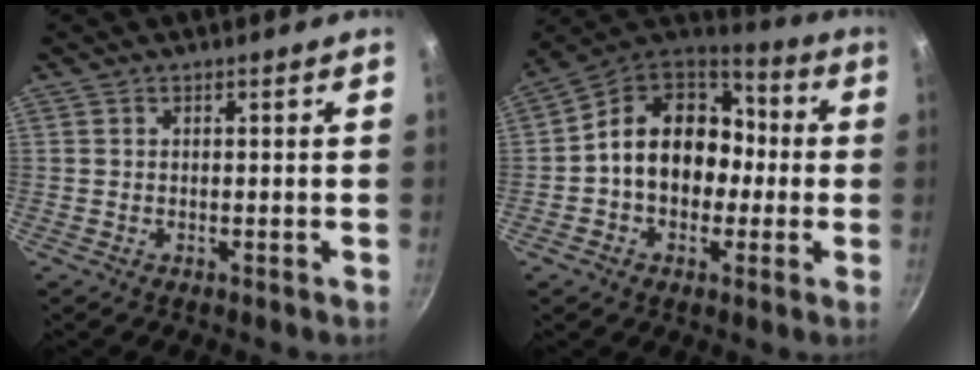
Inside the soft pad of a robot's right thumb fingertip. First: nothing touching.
{"total": 17.1, "force": [-0.5, 13.4, 10.6], "torque": [-0.130, 0.050, -0.021]}